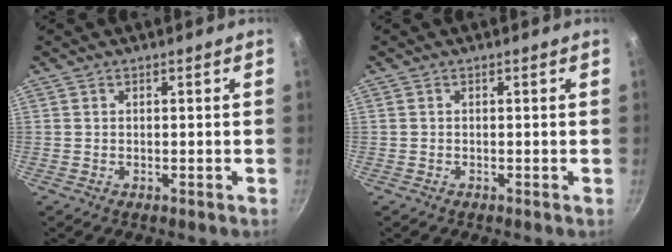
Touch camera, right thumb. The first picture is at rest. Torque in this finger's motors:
{"motor_torque": [2.64, 2.37, 0.22, -0.16, 0.11]}